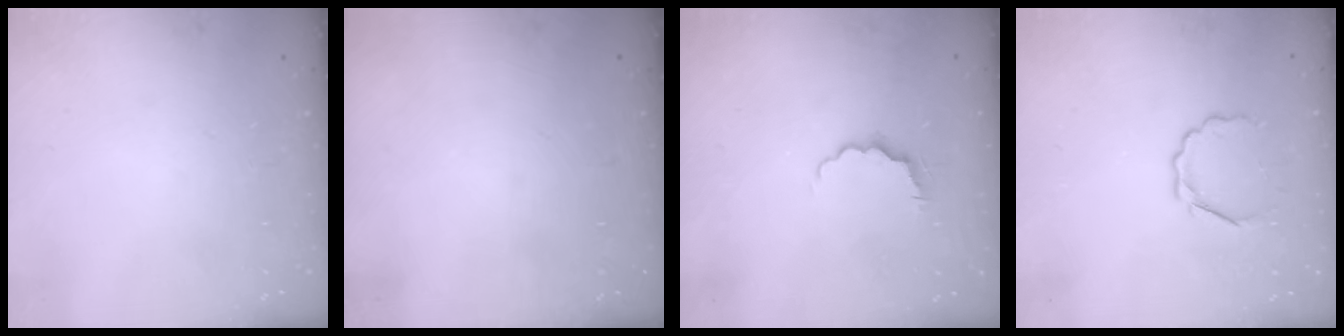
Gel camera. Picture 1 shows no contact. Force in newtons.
{"total": 0.0}
{"total": 3.7, "press": 3.6, "slide": 0.7}
{"total": 4.5, "press": 4.3, "slide": 1.4}